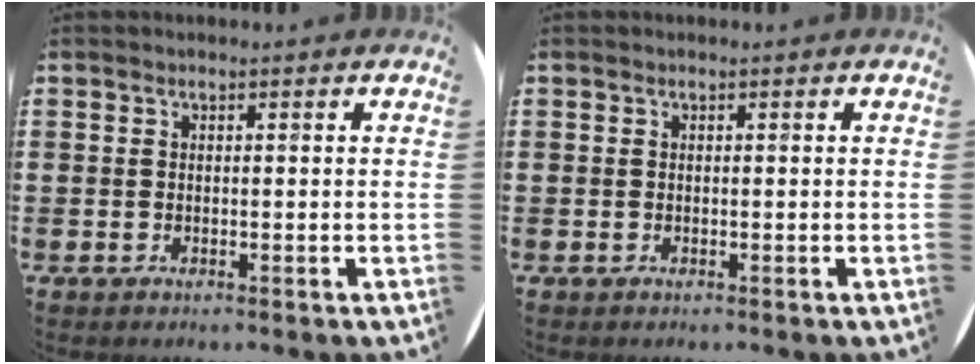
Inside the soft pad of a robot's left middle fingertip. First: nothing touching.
{"total": 0.0}